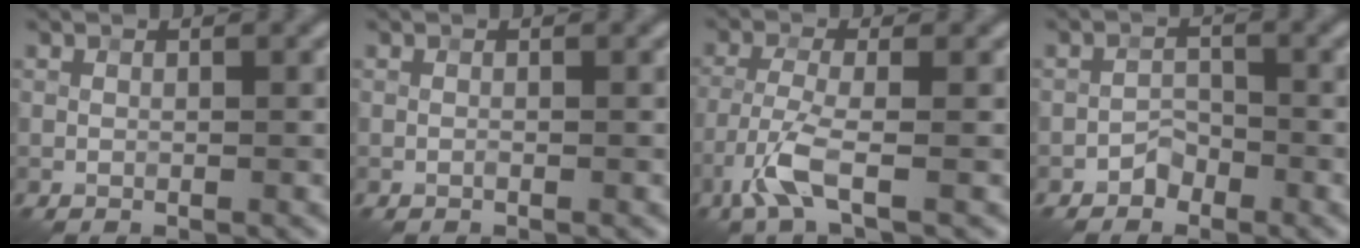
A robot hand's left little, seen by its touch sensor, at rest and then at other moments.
{"total": 0.0}
{"total": 4.0, "force": [-2.2, 0.8, 3.3], "torque": [-0.078, -0.001, -0.053]}
{"total": 1.5, "force": [-1.2, 0.9, 0.3], "torque": [0.000, 0.010, -0.022]}